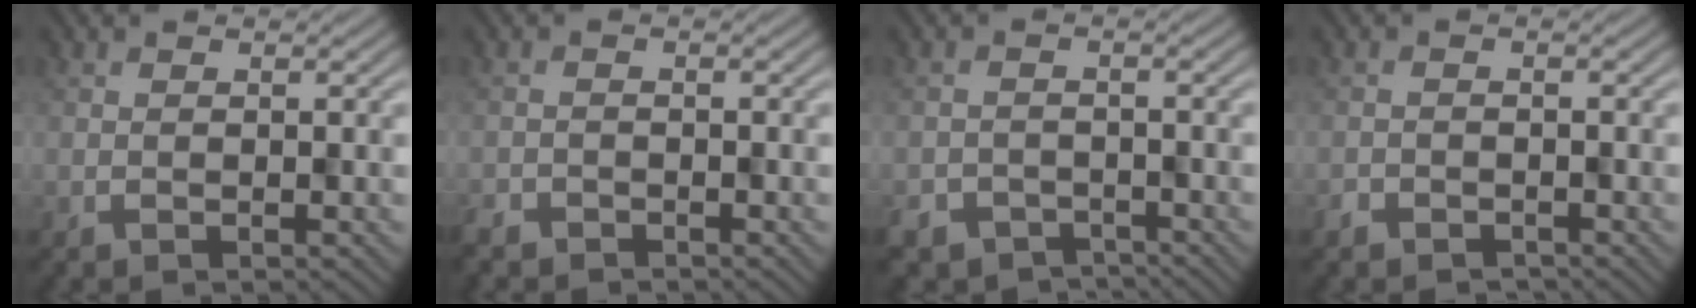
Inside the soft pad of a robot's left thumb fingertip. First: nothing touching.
{"total": 2.1, "force": [-2.0, 0.7, -0.1], "torque": [0.005, -0.008, -0.037]}
{"total": 4.4, "force": [-3.6, 2.5, 0.6], "torque": [-0.011, -0.010, -0.055]}
{"total": 1.7, "force": [-1.5, 0.7, -0.1], "torque": [0.004, -0.003, -0.025]}